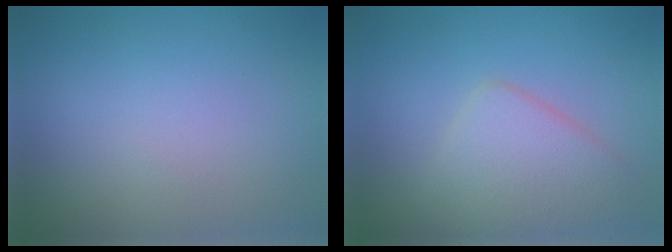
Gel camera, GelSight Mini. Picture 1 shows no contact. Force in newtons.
{"total": 4.5, "press": 4.5, "slide": 0.2}